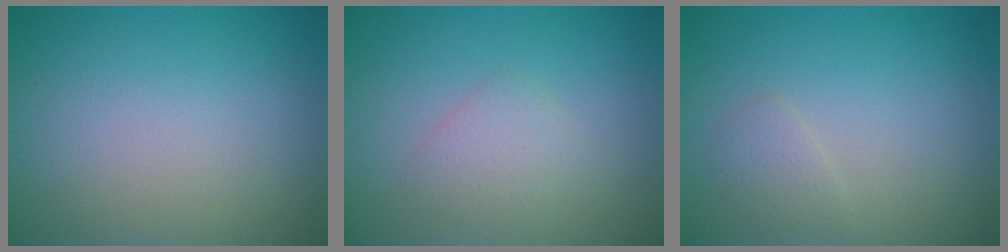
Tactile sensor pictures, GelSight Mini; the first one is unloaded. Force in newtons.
{"total": 1.8, "press": 1.8, "slide": 0.0}
{"total": 1.2, "press": 1.2, "slide": 0.1}